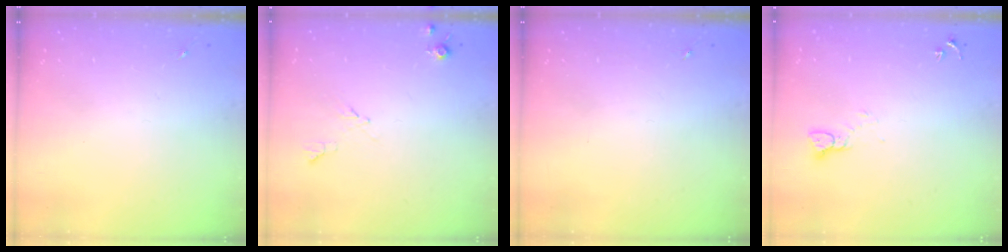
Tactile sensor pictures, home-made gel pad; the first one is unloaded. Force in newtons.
{"total": 5.8, "press": 5.8, "slide": 0.8}
{"total": 0.0}
{"total": 2.6, "press": 2.6, "slide": 0.1}